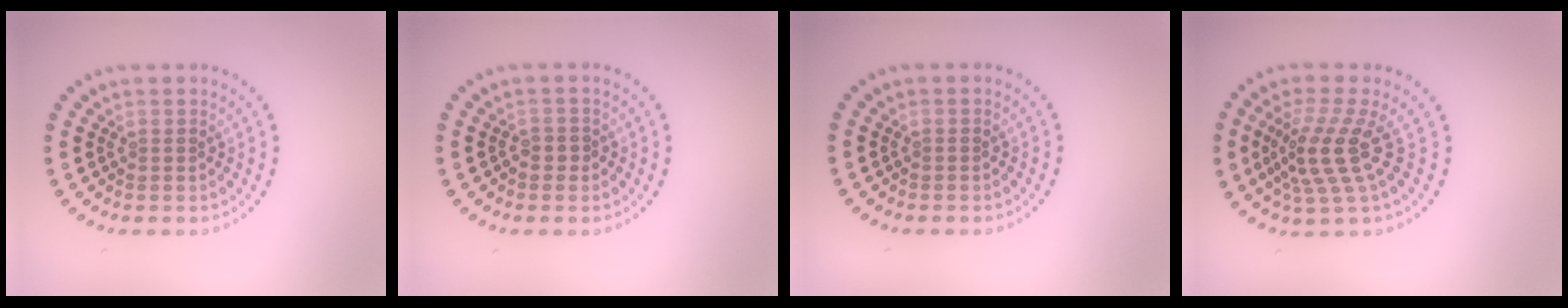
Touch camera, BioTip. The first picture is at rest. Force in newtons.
{"total": 0.6, "press": 0.5, "slide": 0.3}
{"total": 0.0}
{"total": 4.1, "press": 2.9, "slide": 2.9}